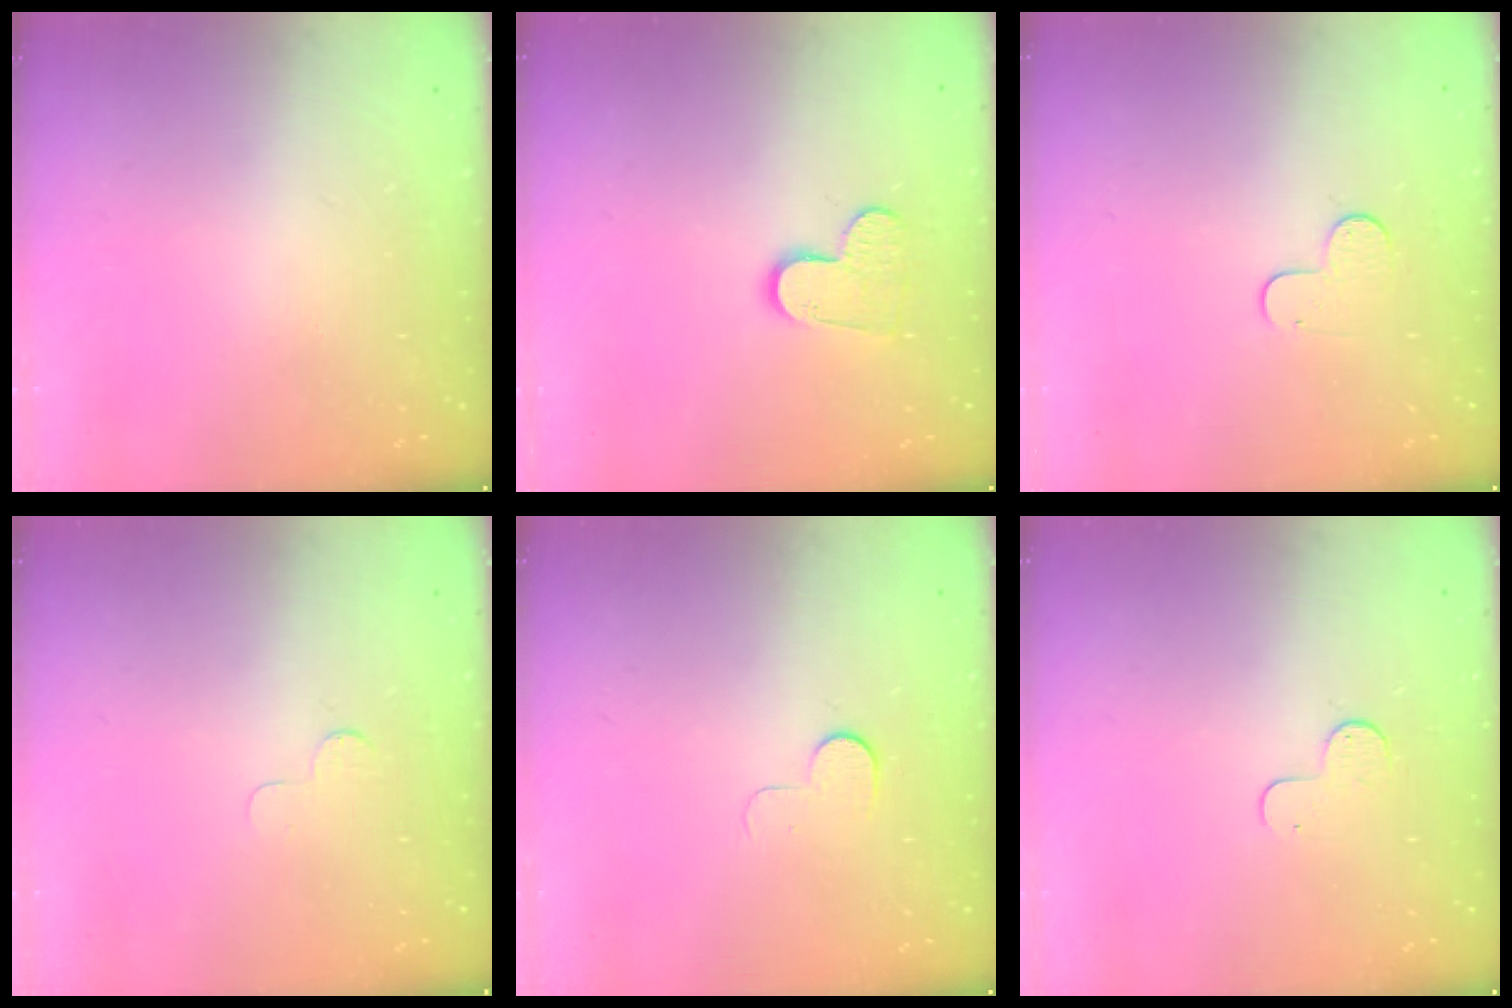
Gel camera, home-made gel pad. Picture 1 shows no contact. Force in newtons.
{"total": 8.9, "press": 8.9, "slide": 0.7}
{"total": 5.9, "press": 5.9, "slide": 0.4}
{"total": 2.5, "press": 2.5, "slide": 0.2}
{"total": 5.3, "press": 5.3, "slide": 0.5}
{"total": 5.0, "press": 5.0, "slide": 0.4}